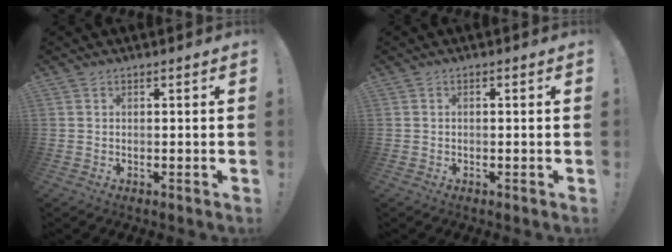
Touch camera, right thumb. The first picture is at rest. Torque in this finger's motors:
{"motor_torque": [-0.01, -0.13, -0.12, 0.06, 0.04]}